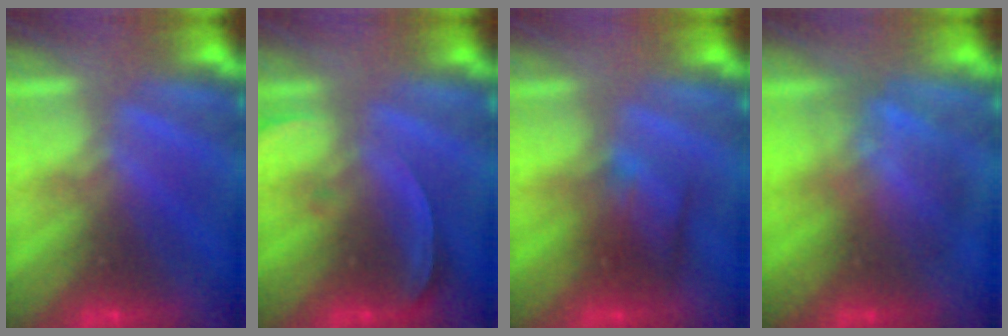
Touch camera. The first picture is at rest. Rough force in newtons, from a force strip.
{"total": 2.6}
{"total": 2.3}
{"total": 2.9}